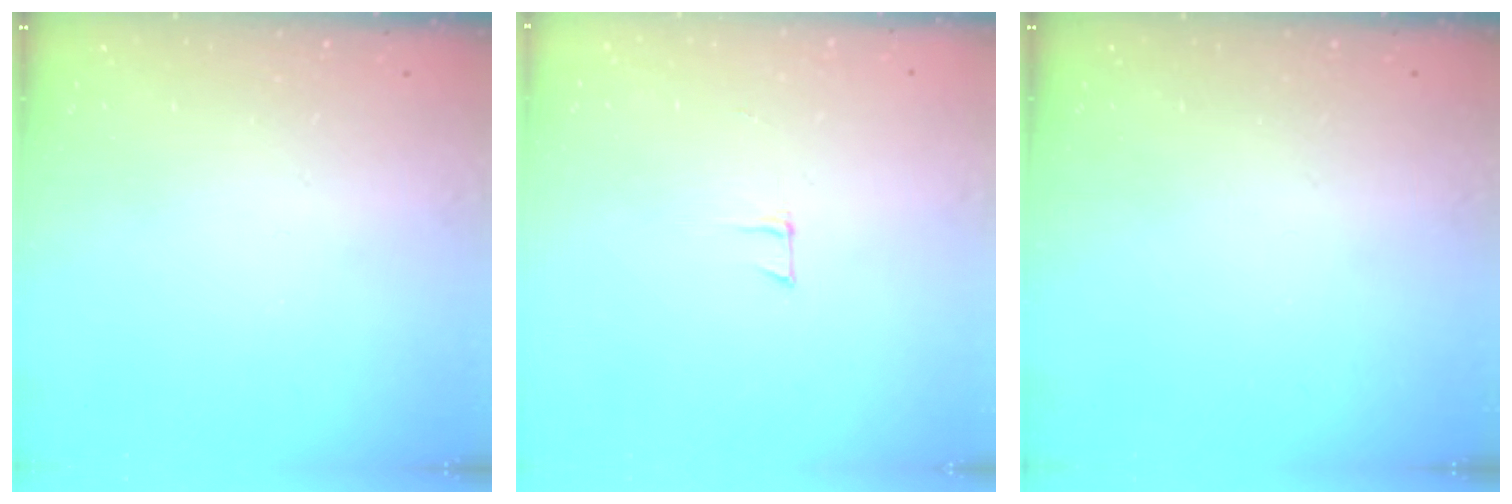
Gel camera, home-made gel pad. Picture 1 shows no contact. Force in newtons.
{"total": 3.9, "press": 3.9, "slide": 0.3}
{"total": 0.0}